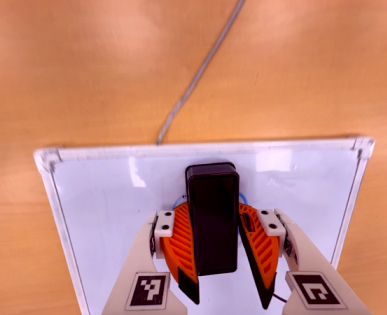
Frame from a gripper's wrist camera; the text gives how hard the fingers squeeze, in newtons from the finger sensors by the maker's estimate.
{"total": 10.7, "left": 12.0, "right": 9.4}